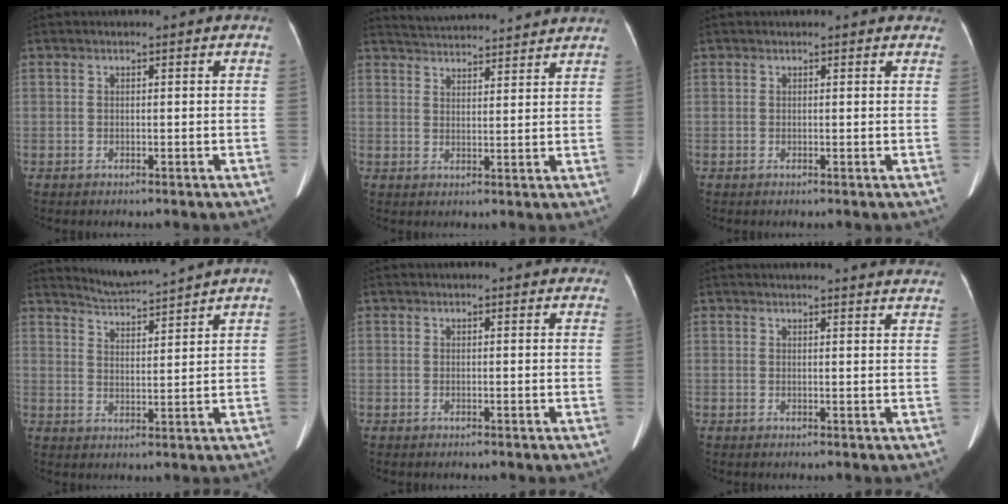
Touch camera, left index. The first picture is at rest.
{"total": 12.0, "force": [11.5, 1.0, 3.0], "torque": [-0.052, 0.028, 0.159]}
{"total": 3.2, "force": [2.9, 1.2, 0.9], "torque": [-0.003, 0.017, 0.022]}
{"total": 6.3, "force": [6.1, -1.4, 0.7], "torque": [-0.028, -0.003, 0.111]}
{"total": 5.3, "force": [4.7, 1.8, 1.6], "torque": [-0.009, 0.020, 0.044]}
{"total": 14.4, "force": [14.0, 1.4, 3.4], "torque": [-0.028, -0.015, 0.146]}